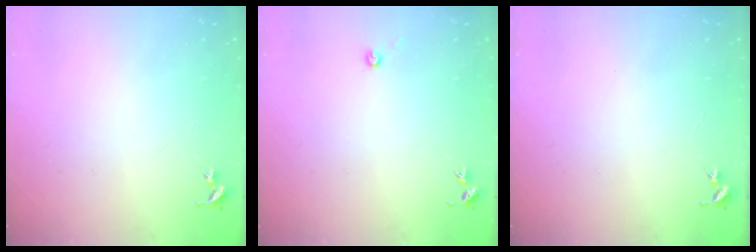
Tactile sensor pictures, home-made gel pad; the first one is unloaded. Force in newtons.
{"total": 3.0, "press": 3.0, "slide": 0.3}
{"total": 0.0}